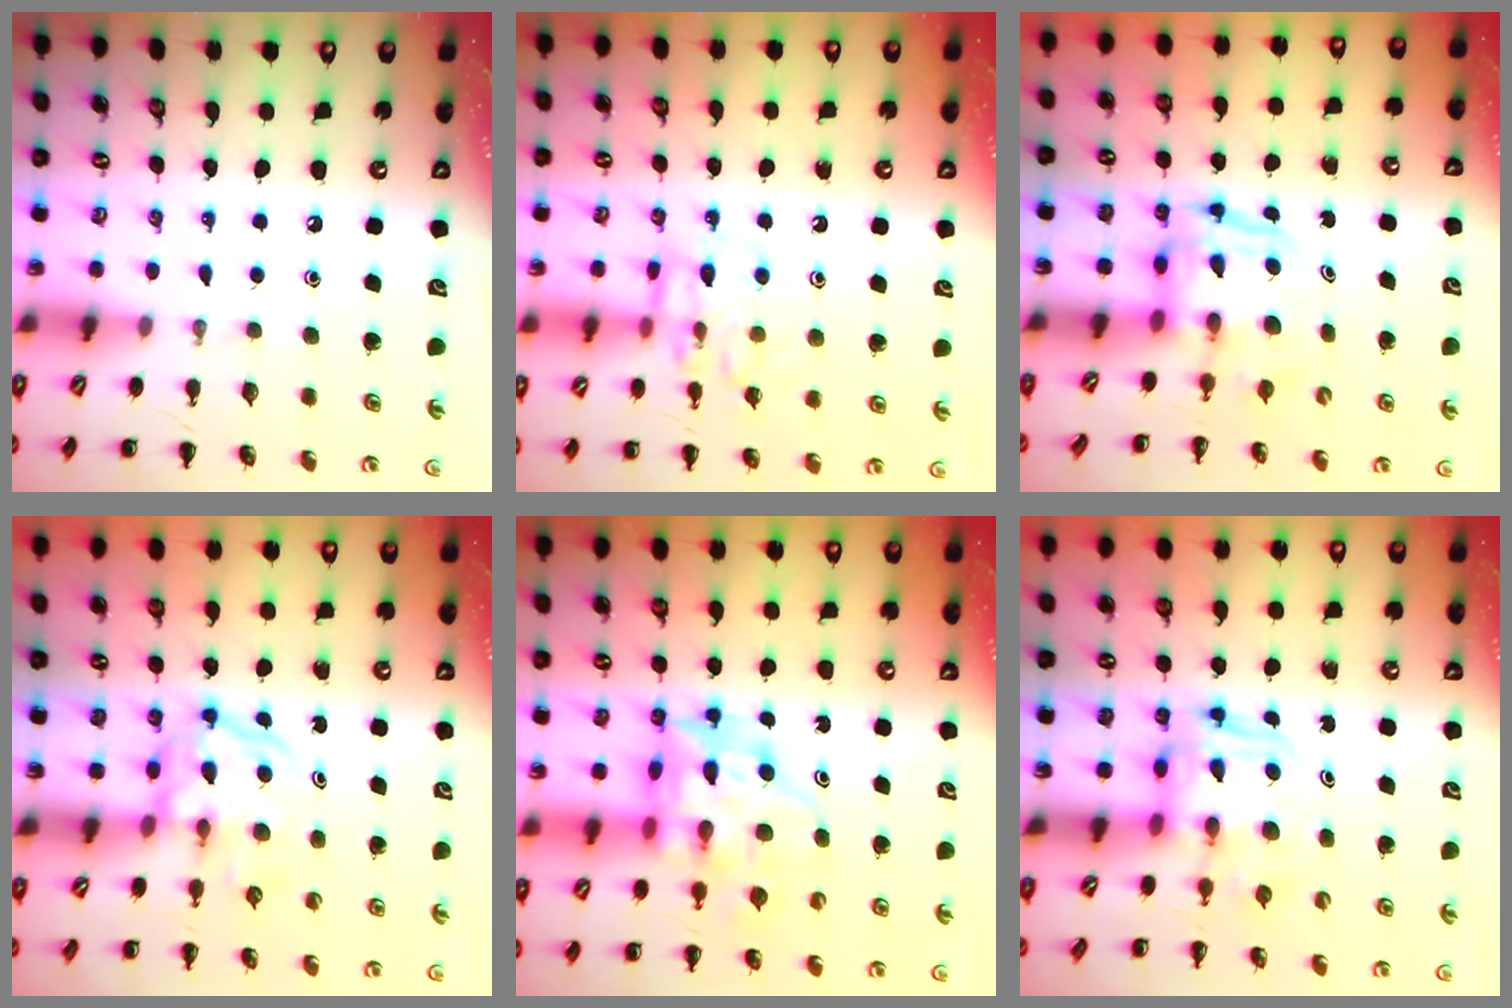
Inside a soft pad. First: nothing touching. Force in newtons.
{"total": 12.0, "press": 12.0, "slide": 0.8}
{"total": 3.9, "press": 3.9, "slide": 0.4}
{"total": 3.9, "press": 3.9, "slide": 0.5}
{"total": 10.4, "press": 10.0, "slide": 3.1}
{"total": 2.7, "press": 2.7, "slide": 0.2}